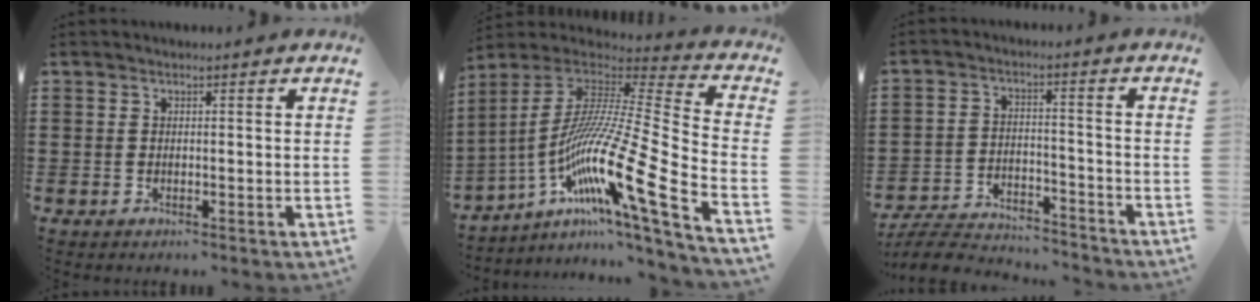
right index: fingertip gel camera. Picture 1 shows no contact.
{"total": 19.5, "force": [-8.0, 2.0, 17.7], "torque": [-0.354, -0.021, -0.154]}
{"total": 6.1, "force": [-5.9, 0.8, 1.3], "torque": [-0.037, 0.005, -0.120]}